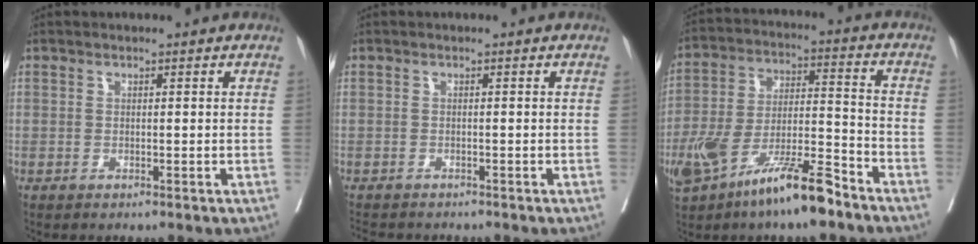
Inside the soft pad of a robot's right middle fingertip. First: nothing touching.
{"total": 5.4, "force": [-4.9, 1.5, 1.7], "torque": [-0.023, -0.005, -0.071]}
{"total": 14.9, "force": [-9.6, 2.6, 11.1], "torque": [-0.218, -0.006, -0.171]}